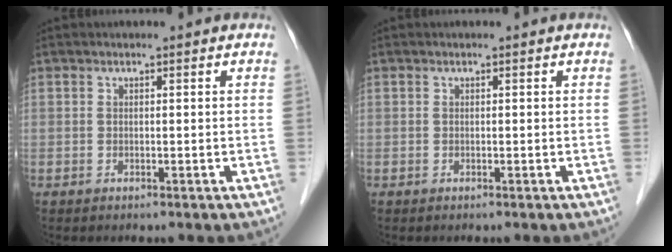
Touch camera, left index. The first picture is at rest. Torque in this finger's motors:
{"motor_torque": [-0.02, 0.02, 0.00, 0.00]}